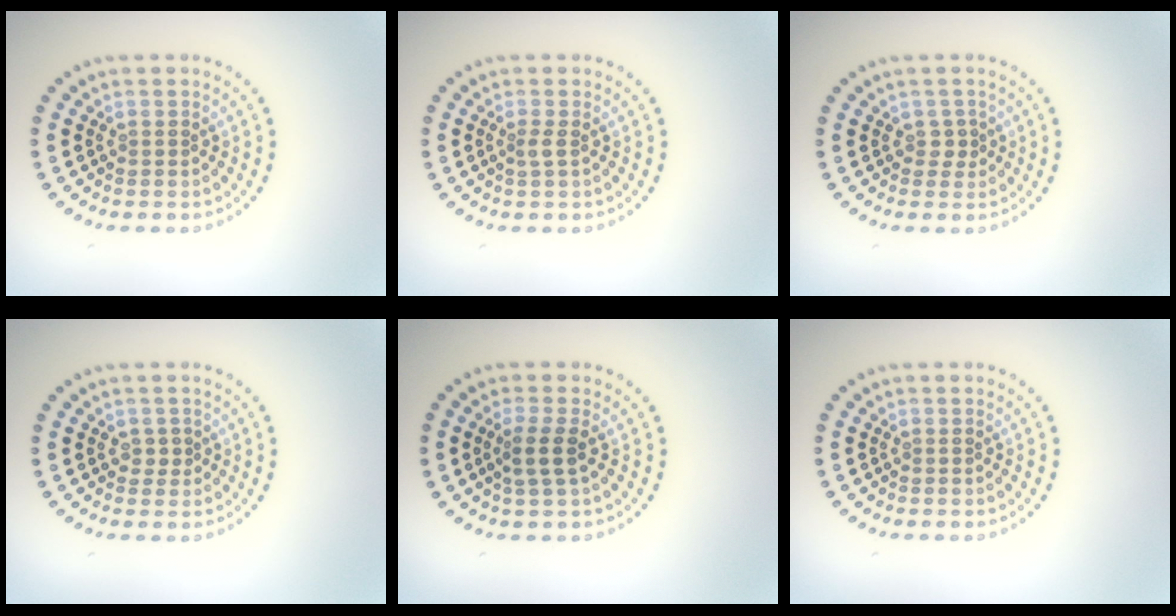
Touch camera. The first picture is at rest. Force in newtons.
{"total": 1.0, "press": 0.7, "slide": 0.7}
{"total": 1.0, "press": 0.8, "slide": 0.5}
{"total": 1.0, "press": 0.9, "slide": 0.5}
{"total": 2.1, "press": 1.8, "slide": 1.1}
{"total": 0.0}